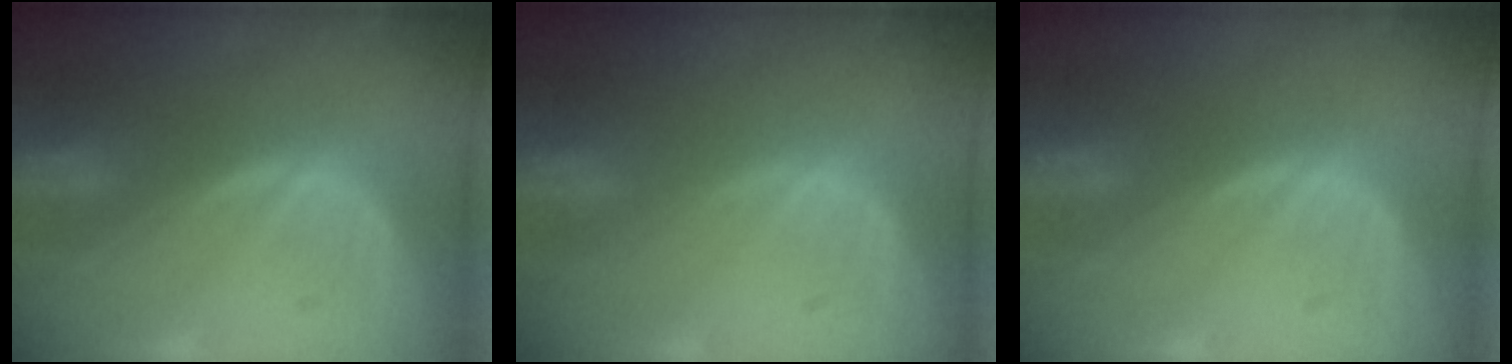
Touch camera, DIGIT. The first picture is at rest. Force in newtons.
{"total": 0.0}
{"total": 0.0}